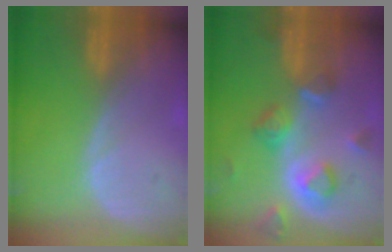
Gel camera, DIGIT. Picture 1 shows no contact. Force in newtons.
{"total": 7.7, "press": 7.1, "slide": 3.0}